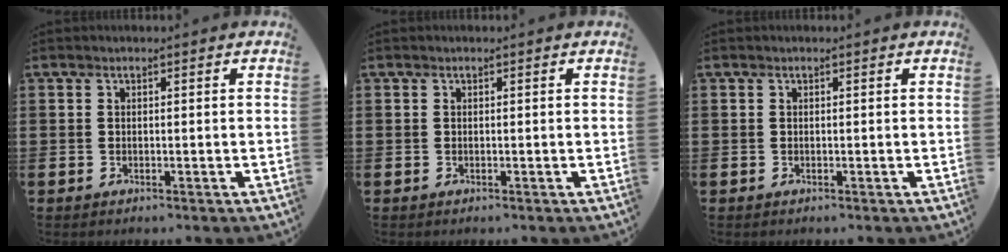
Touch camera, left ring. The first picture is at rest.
{"total": 0.0}
{"total": 0.0}